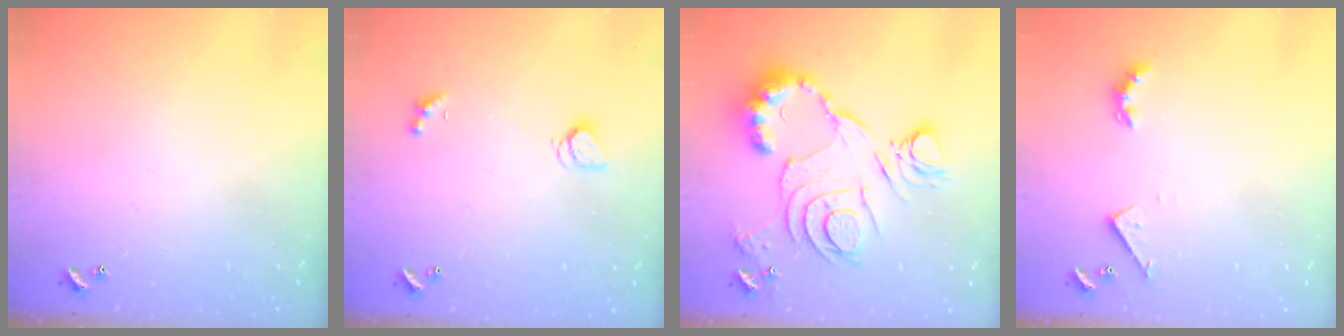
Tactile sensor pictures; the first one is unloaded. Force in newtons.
{"total": 1.7, "press": 1.7, "slide": 0.4}
{"total": 17.7, "press": 17.6, "slide": 1.4}
{"total": 3.5, "press": 3.4, "slide": 0.7}